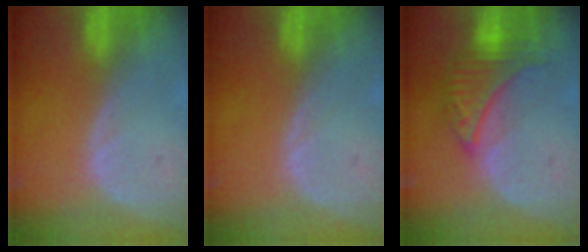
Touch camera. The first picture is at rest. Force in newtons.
{"total": 0.0}
{"total": 6.7, "press": 6.6, "slide": 1.2}